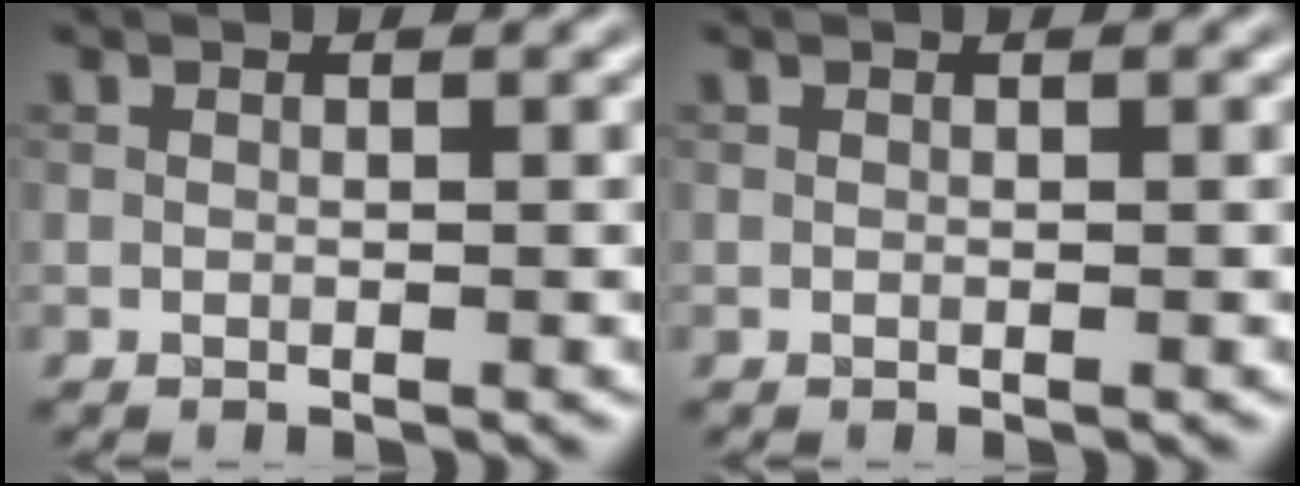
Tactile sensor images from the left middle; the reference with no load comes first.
{"total": 0.0}